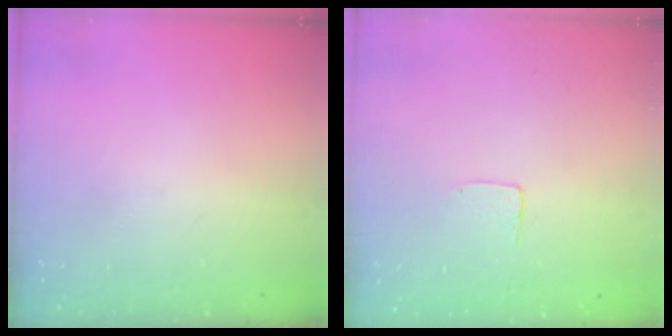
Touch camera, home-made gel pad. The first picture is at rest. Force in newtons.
{"total": 3.7, "press": 3.6, "slide": 0.3}